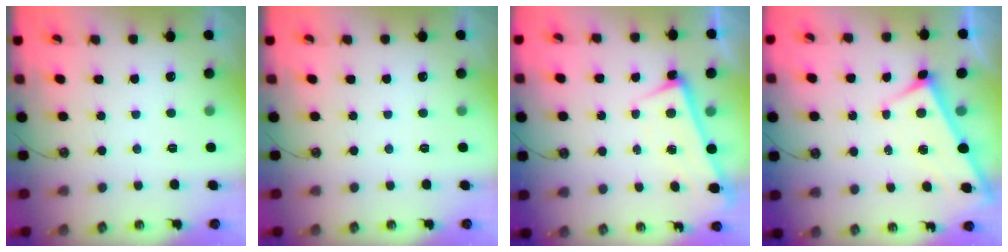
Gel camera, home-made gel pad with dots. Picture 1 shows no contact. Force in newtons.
{"total": 0.0}
{"total": 1.0, "press": 0.4, "slide": 0.9}
{"total": 2.6, "press": 2.6, "slide": 0.4}